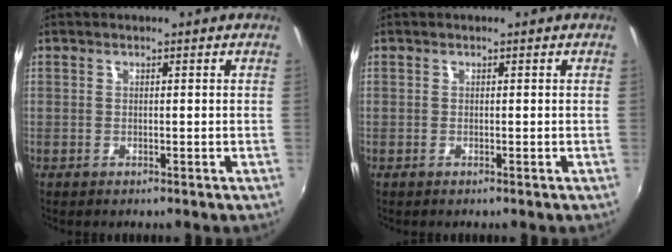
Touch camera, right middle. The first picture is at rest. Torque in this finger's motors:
{"motor_torque": [0.01, -0.02, 0.00, 0.00]}